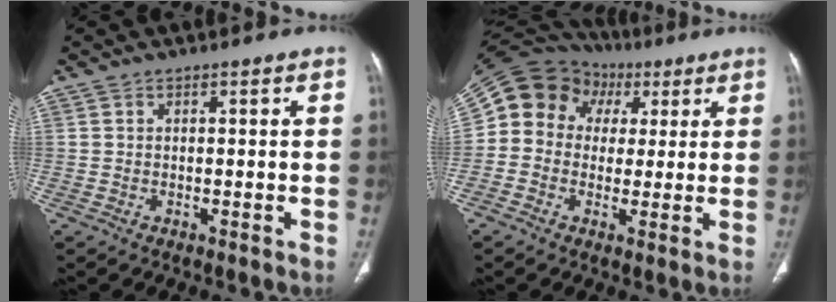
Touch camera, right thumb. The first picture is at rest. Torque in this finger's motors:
{"motor_torque": [-0.55, 1.05, 0.61, -0.67, 0.30]}